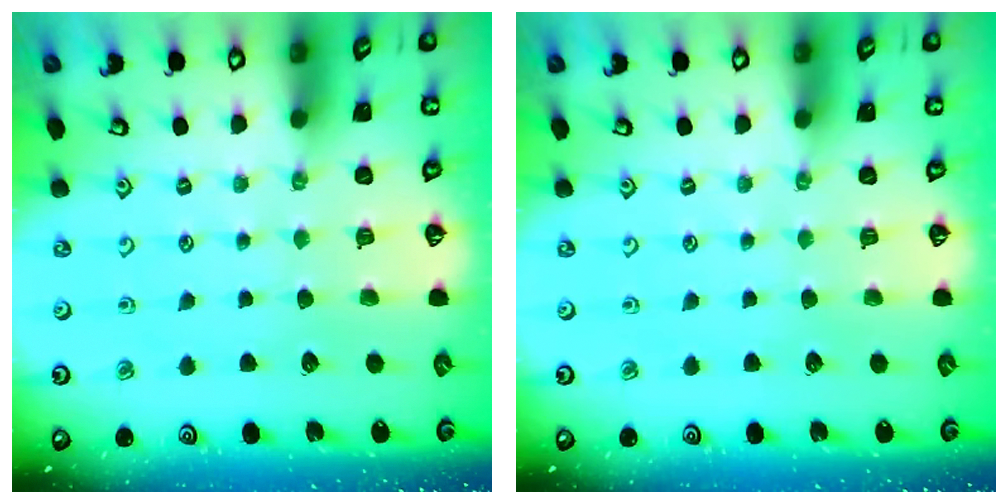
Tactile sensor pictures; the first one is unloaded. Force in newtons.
{"total": 0.0}